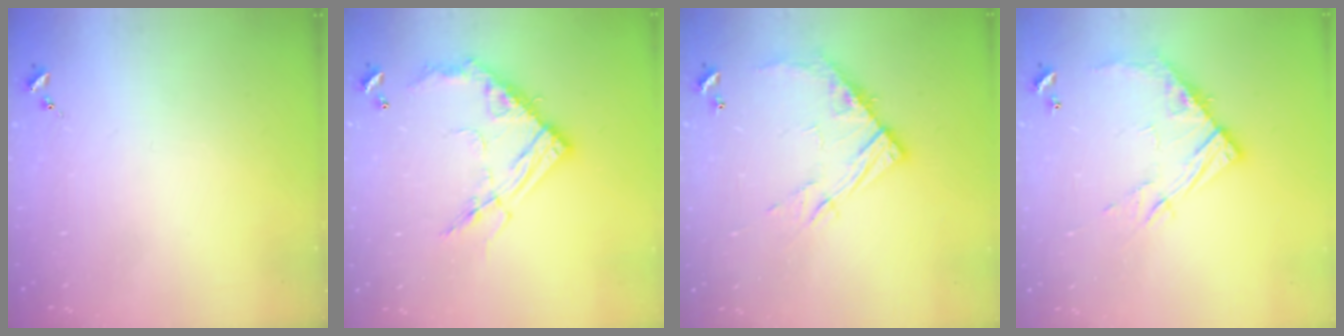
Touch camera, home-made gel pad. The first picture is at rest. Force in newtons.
{"total": 17.2, "press": 17.1, "slide": 1.4}
{"total": 12.4, "press": 12.3, "slide": 1.2}
{"total": 12.4, "press": 12.3, "slide": 1.2}